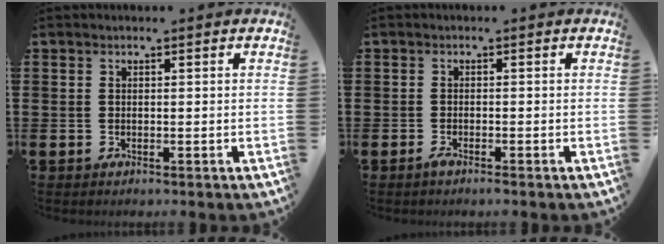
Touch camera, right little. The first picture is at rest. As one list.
[{"total": 1.0, "force": [-0.6, 0.1, 0.7], "torque": [-0.015, -0.001, -0.012]}]